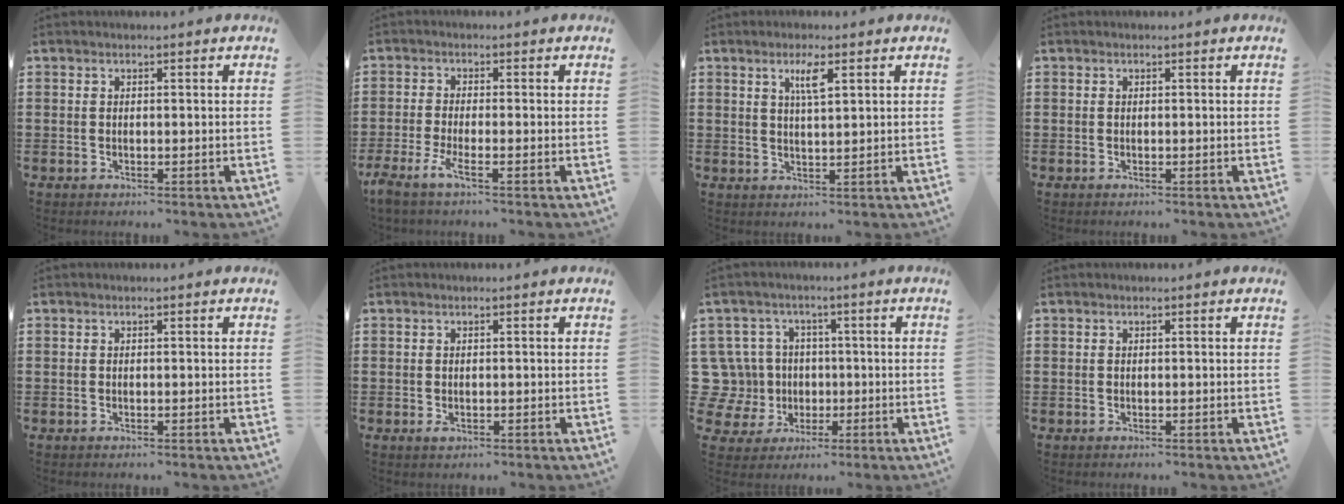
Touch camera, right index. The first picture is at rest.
{"total": 3.5, "force": [-2.1, 0.2, 2.8], "torque": [-0.068, -0.012, -0.044]}
{"total": 3.4, "force": [1.7, 0.5, 2.9], "torque": [-0.053, 0.002, 0.024]}
{"total": 0.0}
{"total": 0.0}
{"total": 0.8, "force": [-0.2, 0.5, 0.6], "torque": [-0.012, 0.000, -0.004]}
{"total": 8.5, "force": [0.2, 8.2, 2.4], "torque": [-0.115, 0.012, 0.005]}
{"total": 0.0}